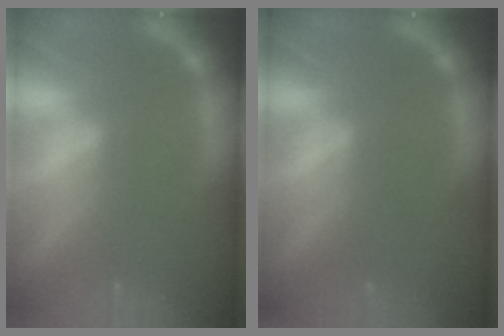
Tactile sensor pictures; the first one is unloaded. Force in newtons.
{"total": 0.0}